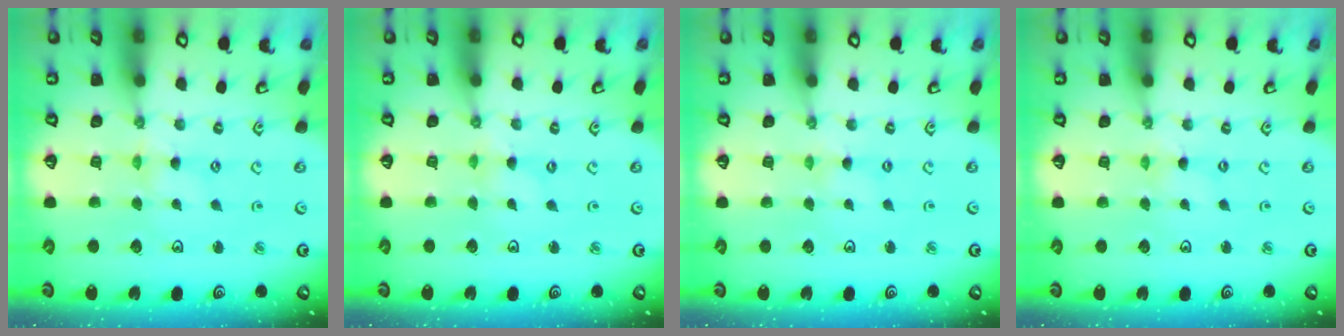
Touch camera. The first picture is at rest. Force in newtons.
{"total": 0.0}
{"total": 0.0}
{"total": 0.0}